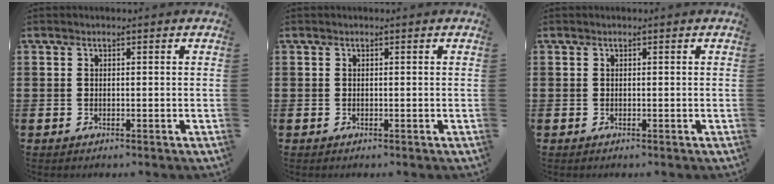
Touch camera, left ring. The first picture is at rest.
{"total": 0.0}
{"total": 0.0}